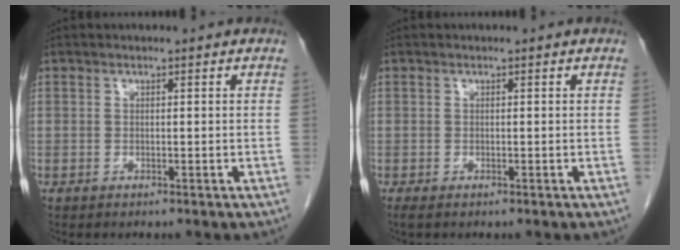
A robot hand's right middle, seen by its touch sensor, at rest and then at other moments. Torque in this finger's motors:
{"motor_torque": [0.36, 0.15, -0.02, 0.02]}